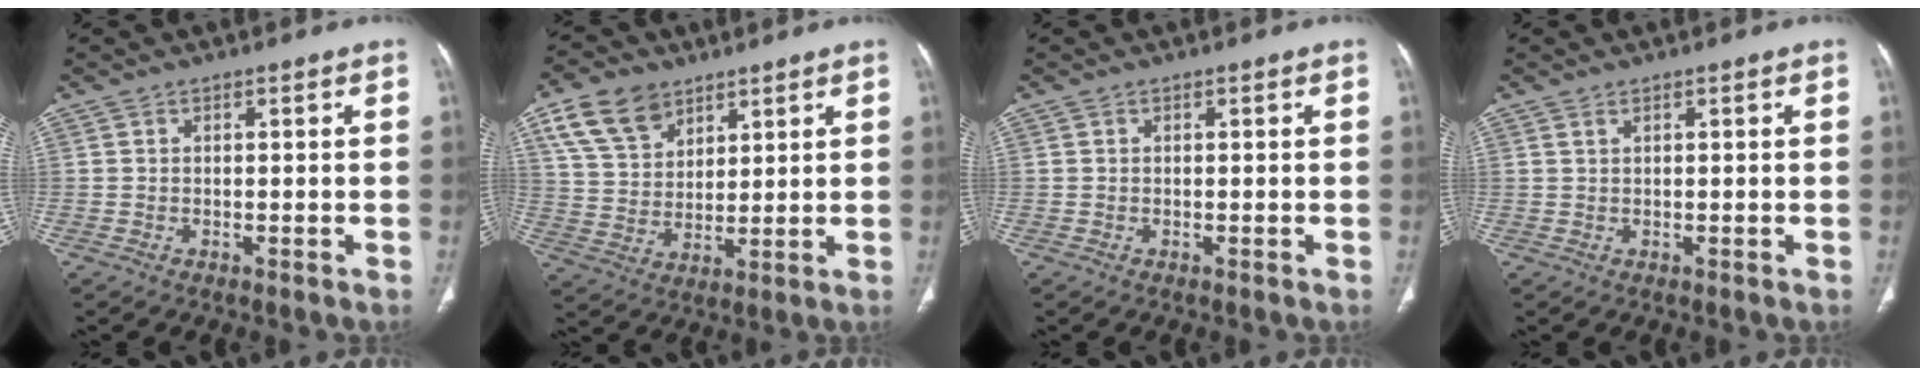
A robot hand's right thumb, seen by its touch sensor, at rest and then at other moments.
{"total": 11.5, "force": [6.7, 7.5, 5.6], "torque": [-0.088, -0.020, 0.134]}
{"total": 0.0}
{"total": 0.6, "force": [0.5, 0.1, 0.3], "torque": [-0.010, 0.001, 0.011]}